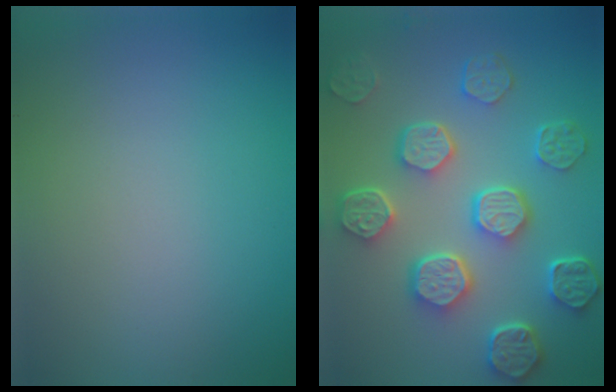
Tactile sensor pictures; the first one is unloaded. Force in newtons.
{"total": 7.9, "press": 6.1, "slide": 5.0}